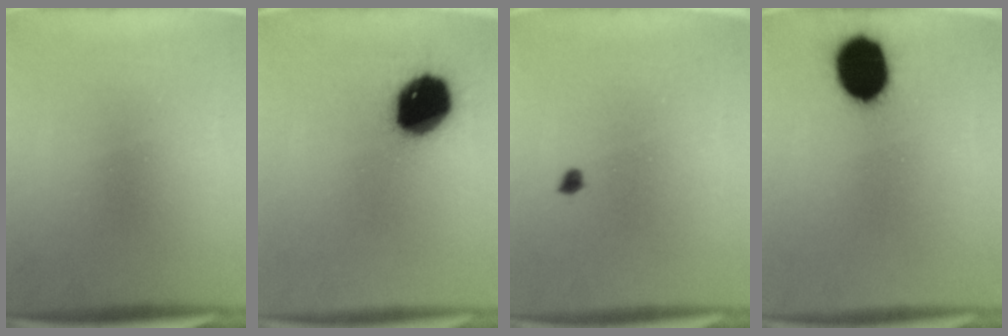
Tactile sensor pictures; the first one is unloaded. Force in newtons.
{"total": 16.3}
{"total": 1.1}
{"total": 13.4}